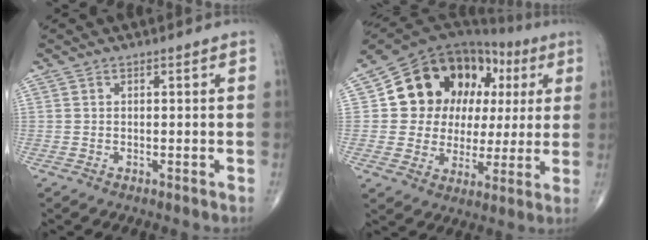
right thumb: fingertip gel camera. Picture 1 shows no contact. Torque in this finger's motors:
{"motor_torque": [1.31, 3.11, 1.12, 0.15, 0.09]}